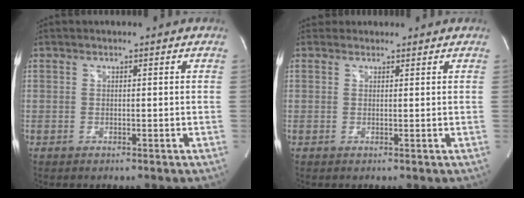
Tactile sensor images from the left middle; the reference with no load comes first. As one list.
[{"total": 1.9, "force": [1.6, 1.0, -0.3], "torque": [0.009, 0.020, 0.021]}]